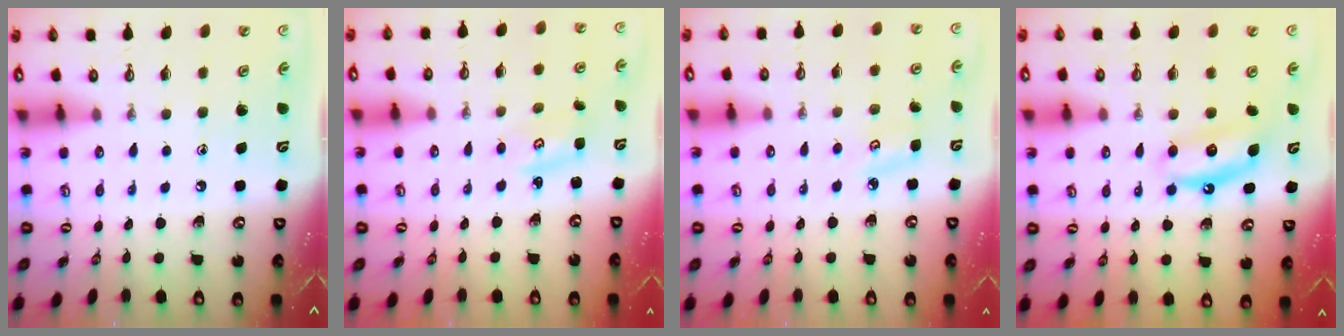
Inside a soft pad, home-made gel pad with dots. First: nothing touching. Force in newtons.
{"total": 2.8, "press": 2.8, "slide": 0.4}
{"total": 4.5, "press": 4.5, "slide": 0.4}
{"total": 6.0, "press": 6.0, "slide": 0.7}